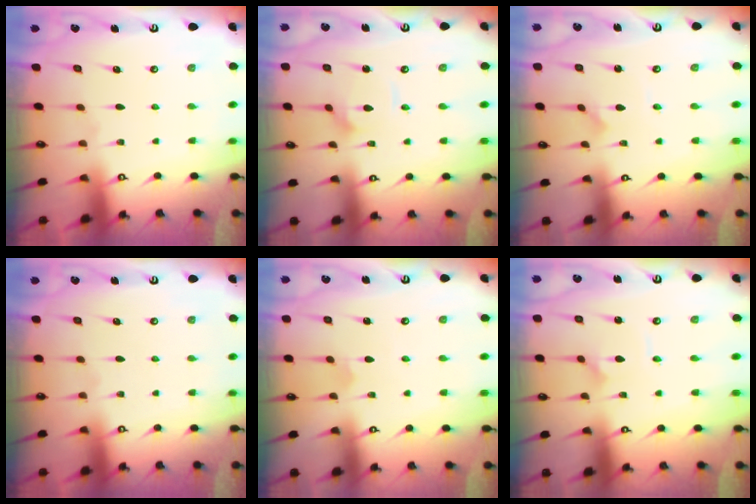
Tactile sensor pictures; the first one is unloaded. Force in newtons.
{"total": 2.7, "press": 2.7, "slide": 0.3}
{"total": 1.2, "press": 1.2, "slide": 0.1}
{"total": 0.0}
{"total": 1.5, "press": 1.5, "slide": 0.1}
{"total": 1.9, "press": 1.9, "slide": 0.1}